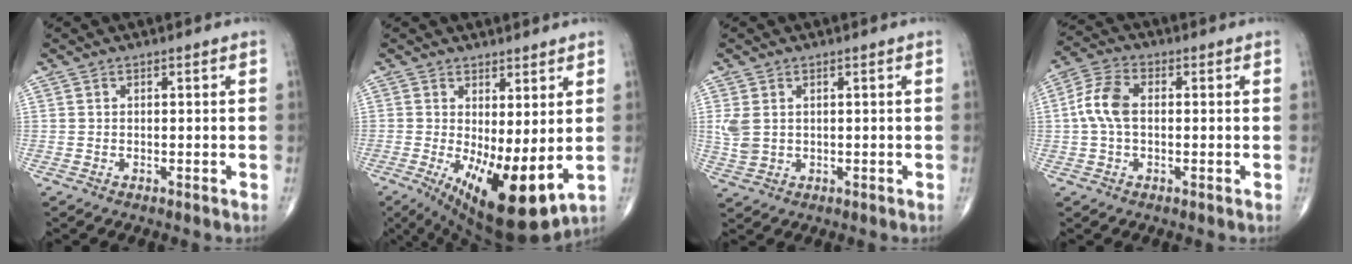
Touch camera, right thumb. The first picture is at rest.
{"total": 13.6, "force": [-1.4, 4.8, 12.7], "torque": [-0.203, -0.029, -0.003]}
{"total": 3.8, "force": [0.8, 2.7, 2.6], "torque": [-0.063, 0.003, 0.023]}
{"total": 7.1, "force": [0.2, 4.2, 5.7], "torque": [-0.127, 0.021, -0.004]}